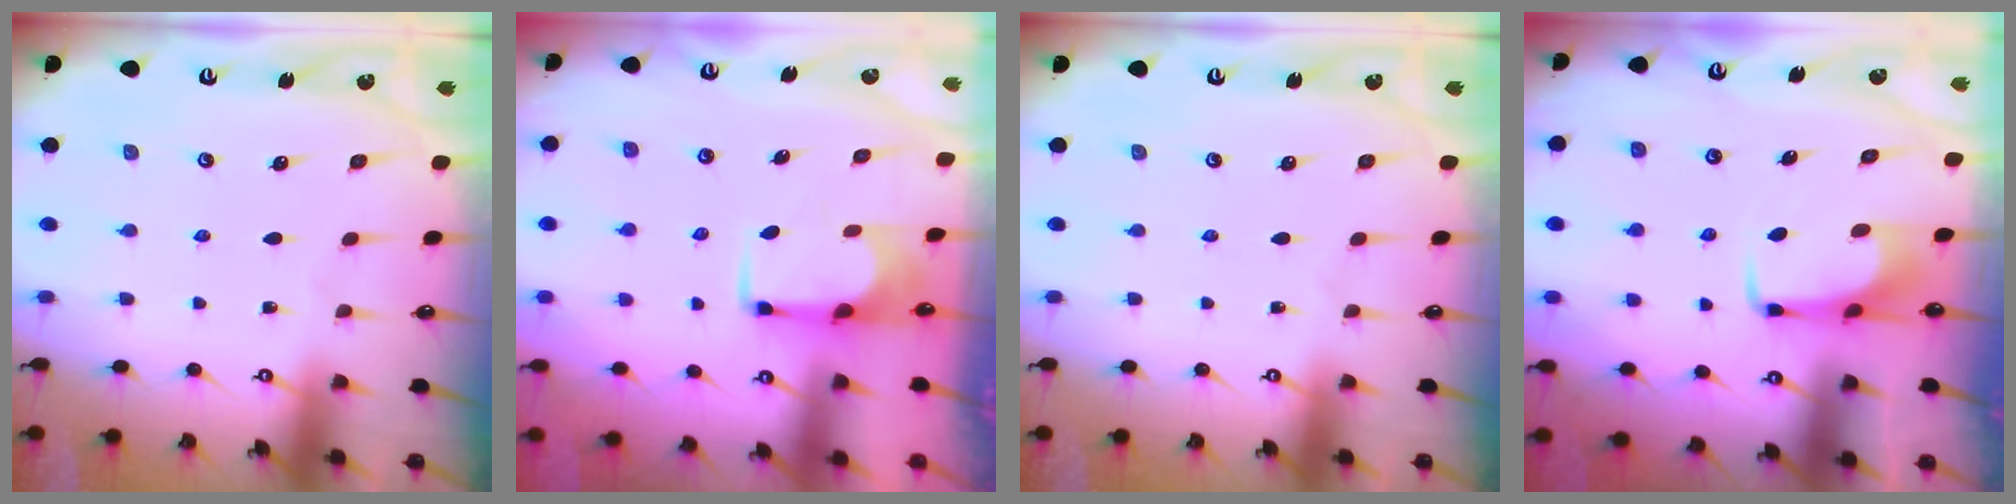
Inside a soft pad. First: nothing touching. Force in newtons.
{"total": 1.8, "press": 1.7, "slide": 0.6}
{"total": 0.0}
{"total": 3.7, "press": 3.7, "slide": 0.3}